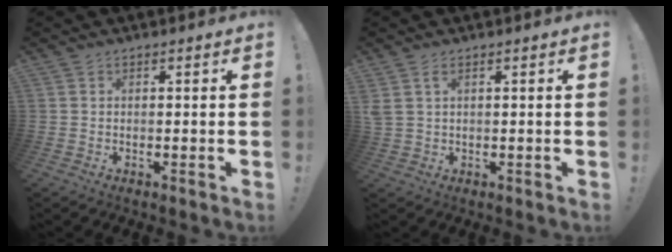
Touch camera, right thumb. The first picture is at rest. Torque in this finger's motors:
{"motor_torque": [0.05, -0.26, -0.09, 0.00, 0.17]}